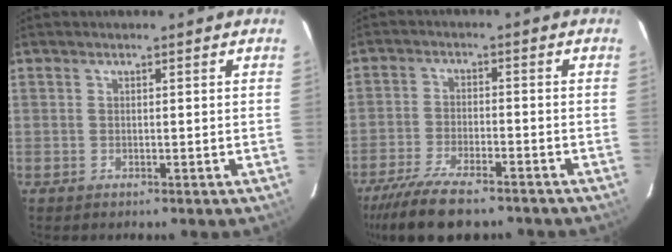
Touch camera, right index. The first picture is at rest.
{"total": 13.0, "force": [-10.5, 3.6, 6.9], "torque": [-0.159, -0.030, -0.181]}